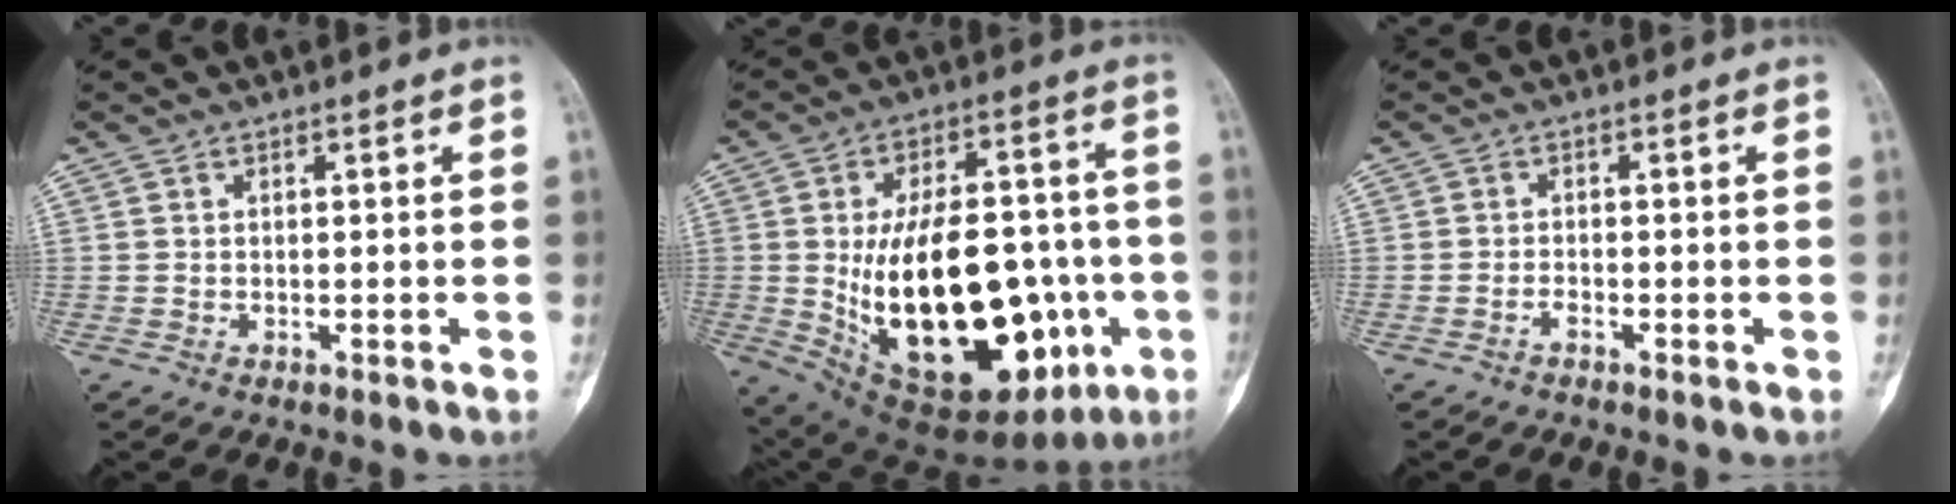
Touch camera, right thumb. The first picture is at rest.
{"total": 31.0, "force": [-5.2, 15.1, 26.6], "torque": [-0.417, -0.003, -0.049]}
{"total": 1.1, "force": [-0.9, 0.3, 0.5], "torque": [-0.008, 0.005, -0.019]}